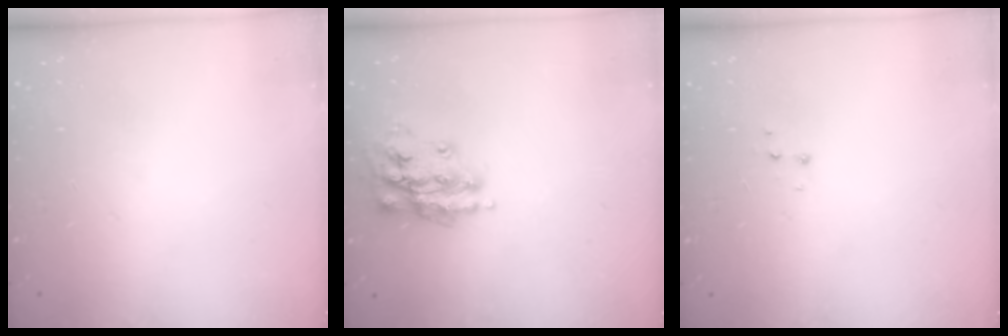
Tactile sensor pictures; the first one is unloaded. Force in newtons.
{"total": 15.1, "press": 15.0, "slide": 1.0}
{"total": 3.4, "press": 3.3, "slide": 0.6}